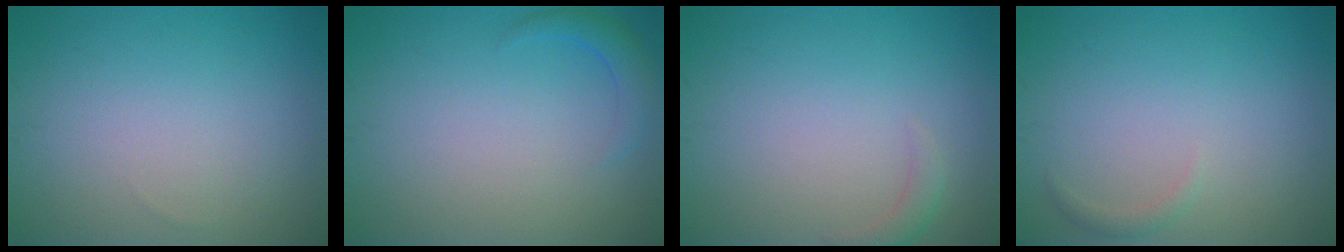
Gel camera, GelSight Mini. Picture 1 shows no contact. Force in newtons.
{"total": 1.6, "press": 1.6, "slide": 0.2}
{"total": 1.2, "press": 1.1, "slide": 0.2}
{"total": 0.8, "press": 0.8, "slide": 0.0}